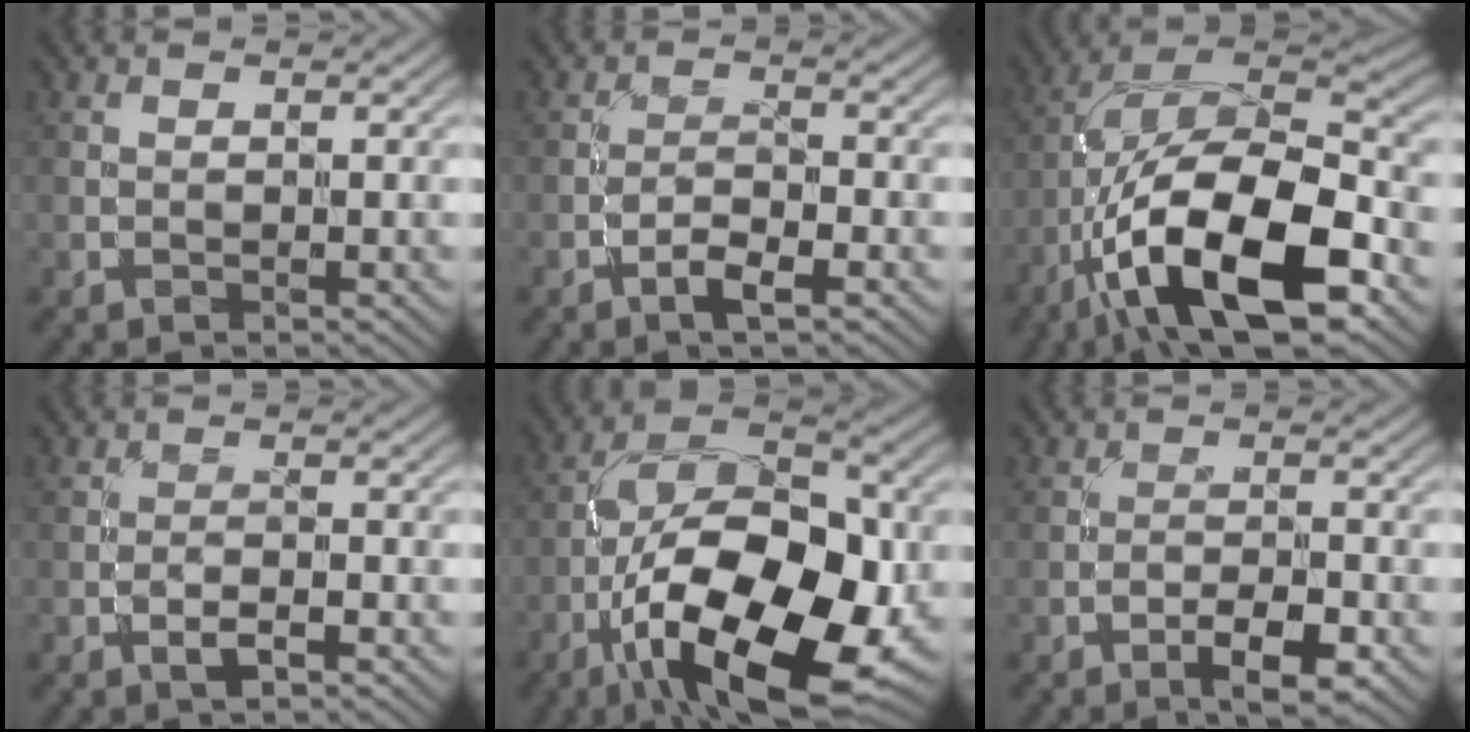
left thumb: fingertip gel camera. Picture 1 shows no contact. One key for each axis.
{"total": 2.6, "fx": -1.8, "fy": 0.6, "fz": 1.9, "tx": -0.037, "ty": 0.007, "tz": -0.037}
{"total": 18.1, "fx": -7.8, "fy": 7.3, "fz": 14.7, "tx": -0.266, "ty": 0.003, "tz": -0.146}
{"total": 1.7, "fx": -1.0, "fy": 0.4, "fz": 1.3, "tx": -0.023, "ty": 0.006, "tz": -0.019}
{"total": 18.2, "fx": -6.5, "fy": 8.5, "fz": 14.8, "tx": -0.239, "ty": 0.000, "tz": -0.120}
{"total": 4.0, "fx": -2.3, "fy": 1.1, "fz": 3.1, "tx": -0.052, "ty": 0.006, "tz": -0.037}